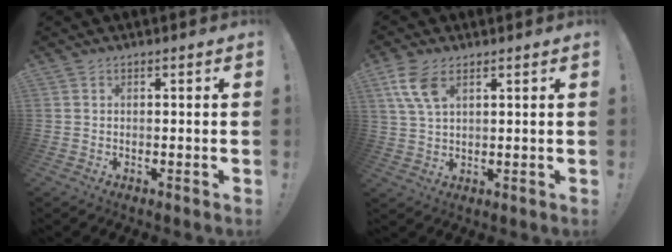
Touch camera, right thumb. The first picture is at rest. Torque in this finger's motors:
{"motor_torque": [0.83, 1.71, 0.93, 0.07, 0.07]}